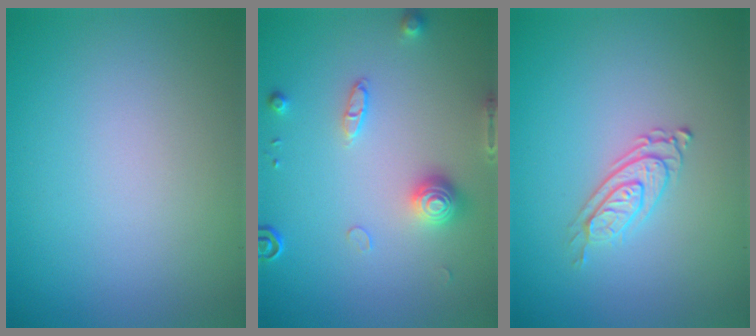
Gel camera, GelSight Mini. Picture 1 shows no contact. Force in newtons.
{"total": 3.0, "press": 2.8, "slide": 0.9}
{"total": 2.7, "press": 2.0, "slide": 1.8}